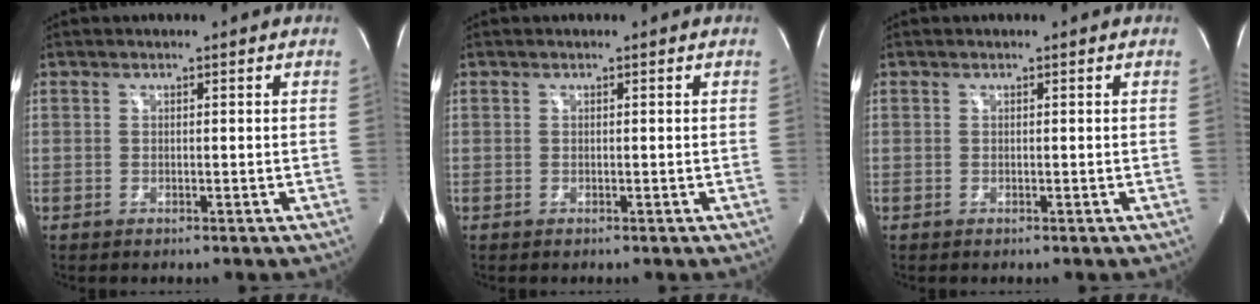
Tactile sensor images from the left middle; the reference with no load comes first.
{"total": 0.0}
{"total": 0.0}